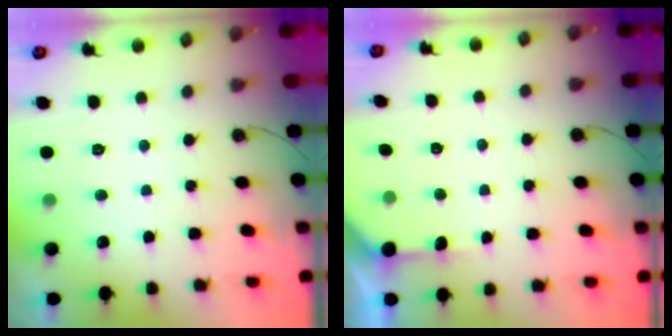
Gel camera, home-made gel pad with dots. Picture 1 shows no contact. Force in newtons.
{"total": 3.5, "press": 3.5, "slide": 0.4}